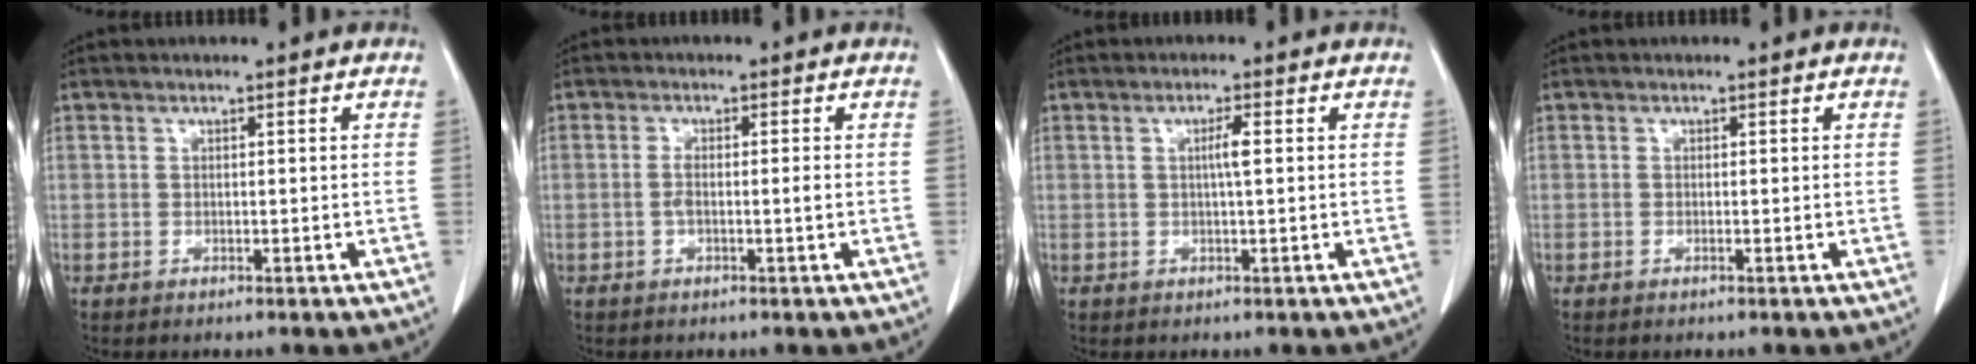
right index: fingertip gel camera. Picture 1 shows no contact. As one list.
[{"total": 2.1, "force": [-0.5, 0.1, 2.1], "torque": [-0.041, -0.001, -0.009]}, {"total": 2.1, "force": [0.3, -0.1, 2.0], "torque": [-0.036, 0.002, 0.003]}, {"total": 0.0}]